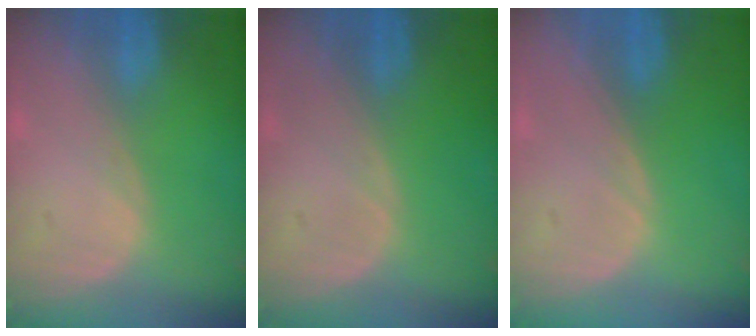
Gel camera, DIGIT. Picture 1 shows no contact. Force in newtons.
{"total": 0.0}
{"total": 0.0}